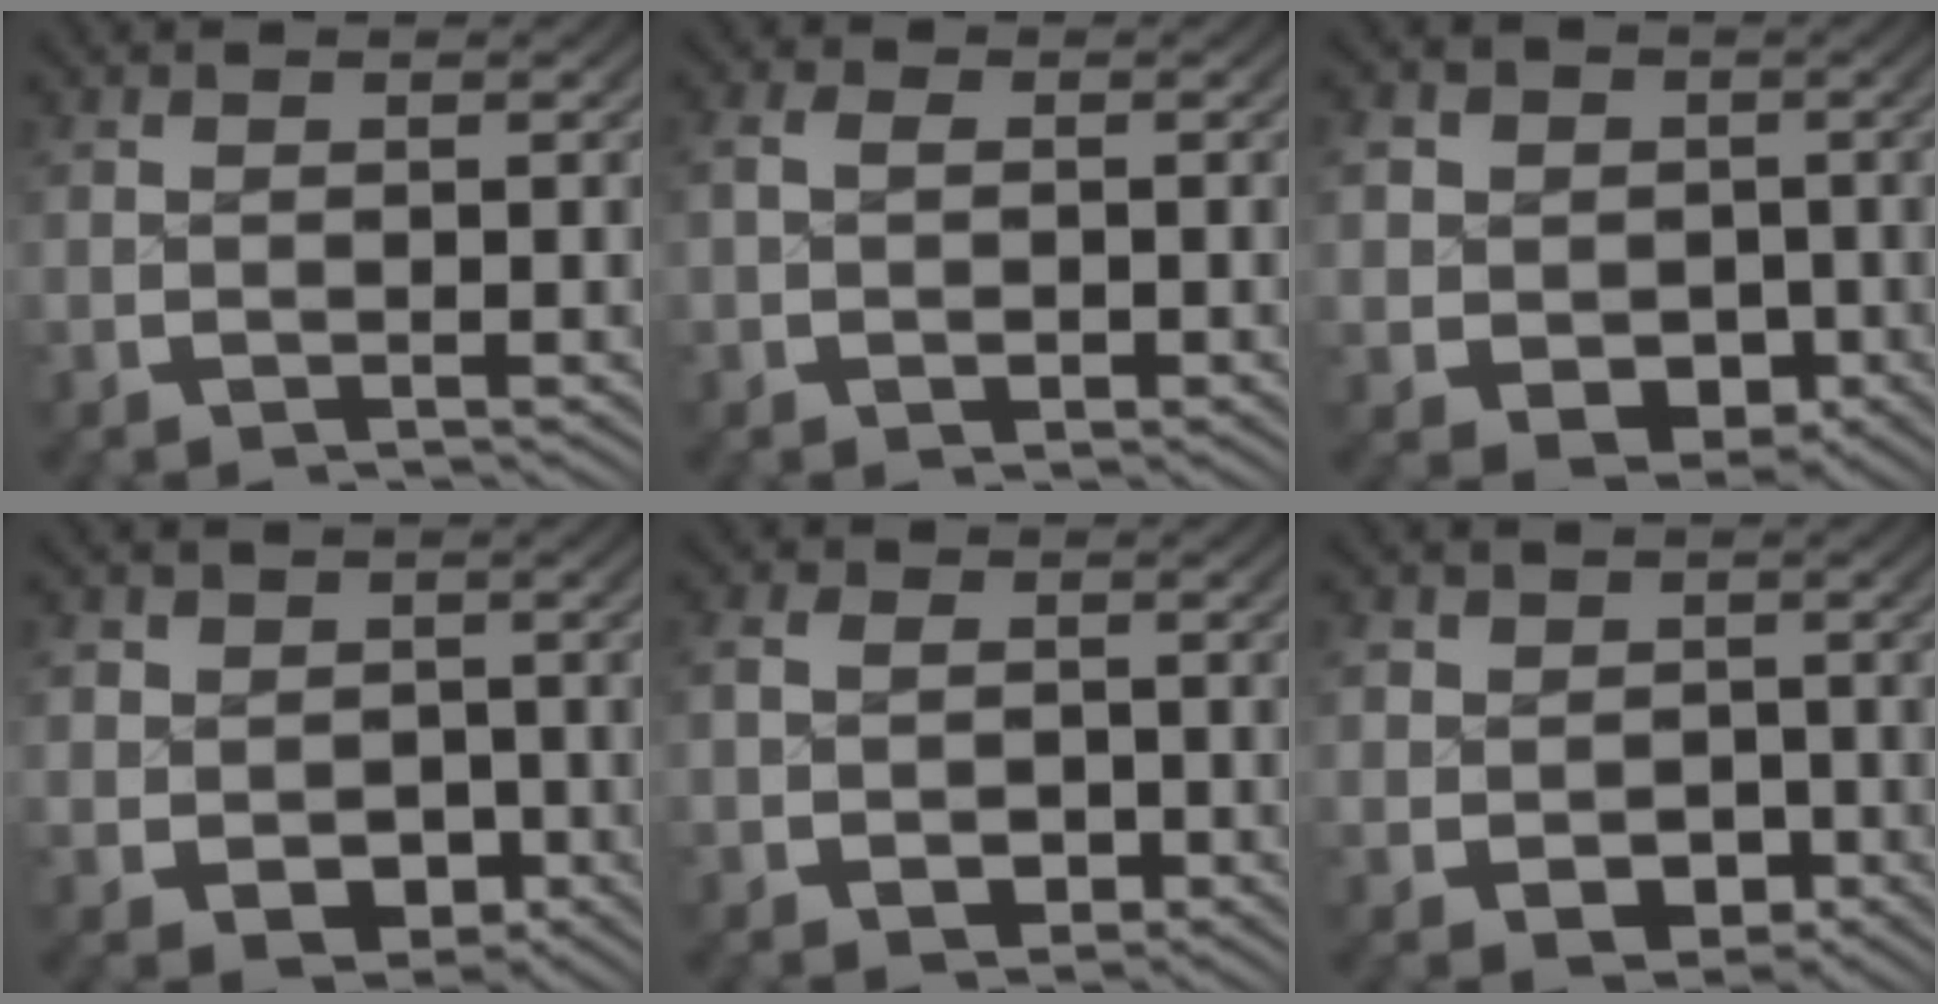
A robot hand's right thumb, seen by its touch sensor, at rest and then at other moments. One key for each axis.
{"total": 2.2, "fx": -0.1, "fy": 1.7, "fz": 1.4, "tx": -0.025, "ty": -0.004, "tz": 0.001}
{"total": 8.7, "fx": -0.5, "fy": 7.5, "fz": 4.4, "tx": -0.096, "ty": -0.036, "tz": 0.003}
{"total": 6.3, "fx": -0.7, "fy": 5.5, "fz": 3.0, "tx": -0.056, "ty": -0.025, "tz": -0.003}
{"total": 3.5, "fx": -0.5, "fy": 3.0, "fz": 1.7, "tx": -0.027, "ty": -0.008, "tz": -0.007}
{"total": 5.5, "fx": -0.7, "fy": 4.8, "fz": 2.6, "tx": -0.046, "ty": -0.021, "tz": -0.005}